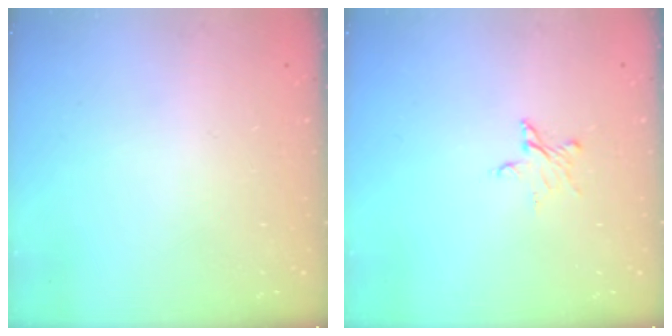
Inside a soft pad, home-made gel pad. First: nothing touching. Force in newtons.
{"total": 4.5, "press": 4.5, "slide": 0.3}